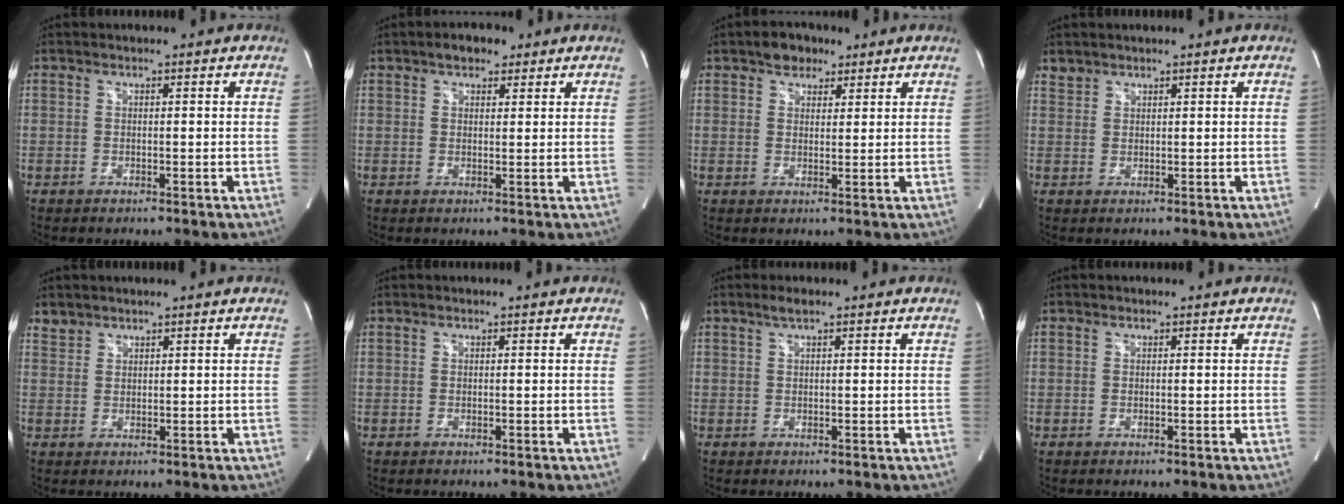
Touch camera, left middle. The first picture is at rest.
{"total": 3.4, "force": [2.3, 1.8, 1.8], "torque": [-0.031, 0.011, 0.034]}
{"total": 3.9, "force": [2.6, 2.5, 1.5], "torque": [-0.024, 0.009, 0.043]}
{"total": 1.3, "force": [1.2, 0.6, -0.2], "torque": [0.007, 0.006, 0.021]}
{"total": 1.7, "force": [1.5, 0.8, -0.2], "torque": [0.007, 0.006, 0.029]}
{"total": 0.0}
{"total": 1.4, "force": [1.0, 0.2, 1.0], "torque": [-0.024, 0.006, 0.021]}
{"total": 0.0}